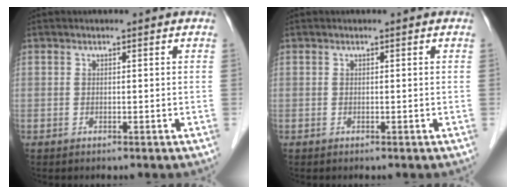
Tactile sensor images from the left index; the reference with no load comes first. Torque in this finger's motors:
{"motor_torque": [0.00, 0.00, 0.01, 0.00]}